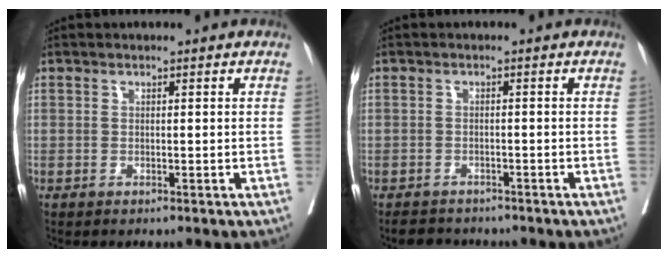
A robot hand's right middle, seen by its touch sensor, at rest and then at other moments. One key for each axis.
{"total": 3.6, "fx": -3.3, "fy": 1.6, "fz": 0.3, "tx": -0.008, "ty": -0.004, "tz": -0.050}